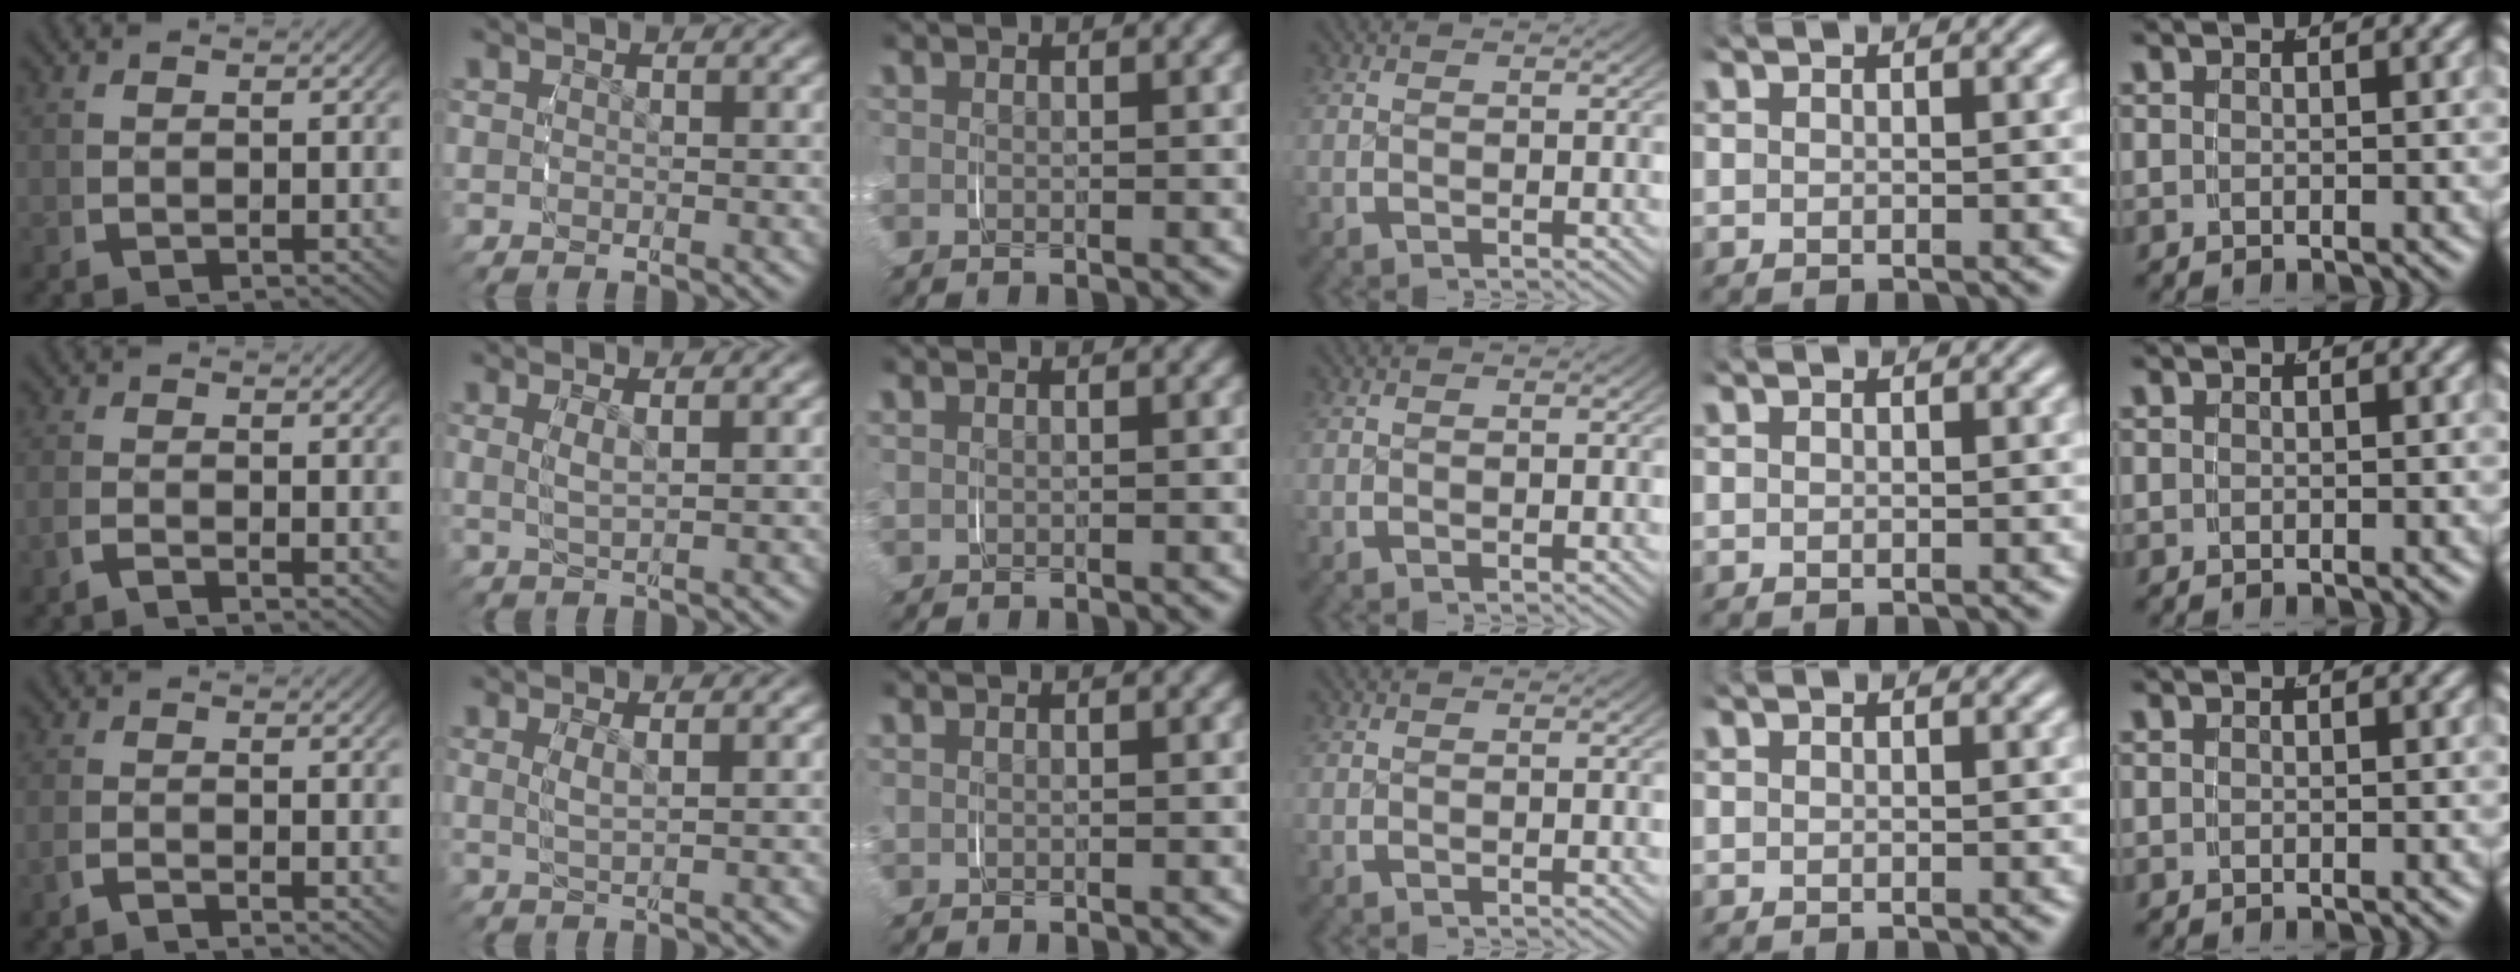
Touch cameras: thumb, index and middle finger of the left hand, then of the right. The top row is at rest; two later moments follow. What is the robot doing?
{"motion": "grasp_and_lifting", "object": "paper"}